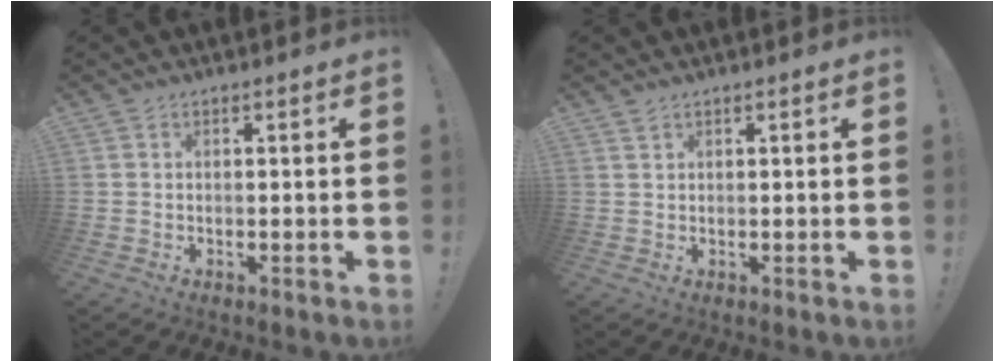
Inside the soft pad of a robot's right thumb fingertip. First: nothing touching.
{"total": 1.0, "force": [0.9, 0.4, 0.3], "torque": [-0.006, -0.001, 0.017]}